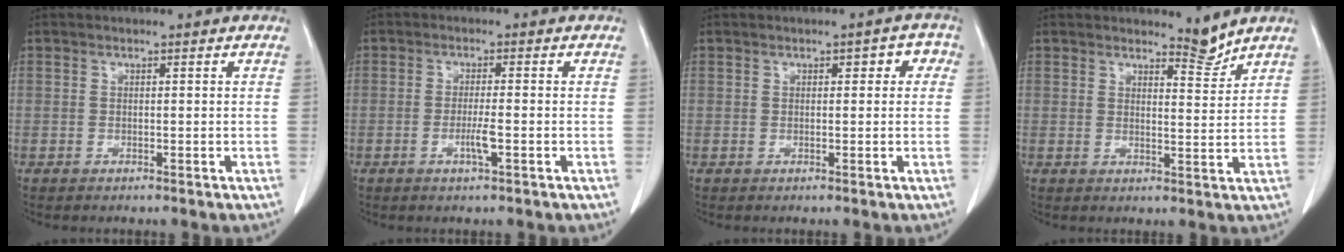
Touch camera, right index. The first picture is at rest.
{"total": 3.3, "force": [-1.2, 0.4, 3.1], "torque": [-0.060, -0.001, -0.020]}
{"total": 3.4, "force": [0.7, 1.7, 2.9], "torque": [-0.039, 0.031, 0.009]}
{"total": 3.2, "force": [3.2, 0.3, 0.4], "torque": [-0.008, -0.019, 0.050]}